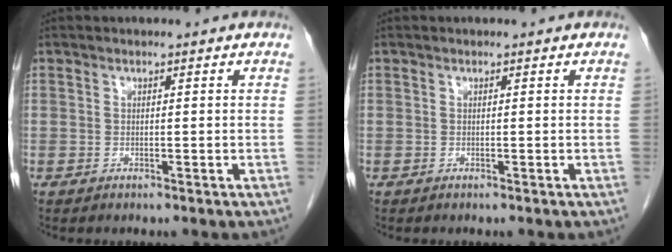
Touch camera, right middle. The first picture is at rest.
{"total": 0.0}